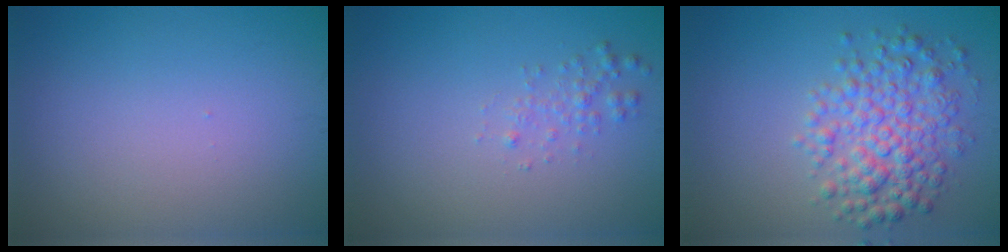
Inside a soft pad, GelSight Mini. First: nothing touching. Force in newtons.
{"total": 1.3, "press": 1.3, "slide": 0.0}
{"total": 5.4, "press": 5.4, "slide": 0.1}